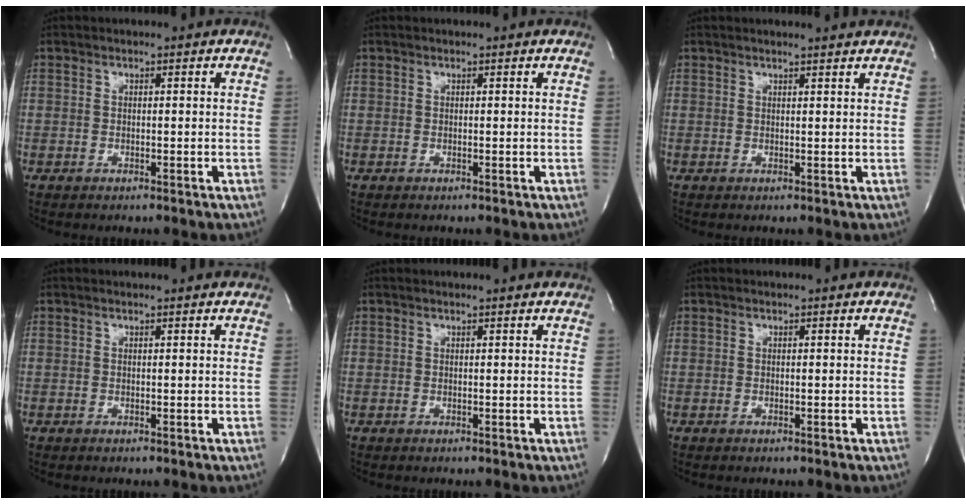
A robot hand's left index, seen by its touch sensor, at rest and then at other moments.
{"total": 0.0}
{"total": 3.9, "force": [3.7, -0.1, 1.2], "torque": [-0.019, 0.004, 0.038]}
{"total": 2.0, "force": [2.0, 0.1, 0.5], "torque": [-0.013, 0.010, 0.017]}
{"total": 2.5, "force": [2.5, 0.1, 0.6], "torque": [-0.013, 0.011, 0.022]}
{"total": 0.0}